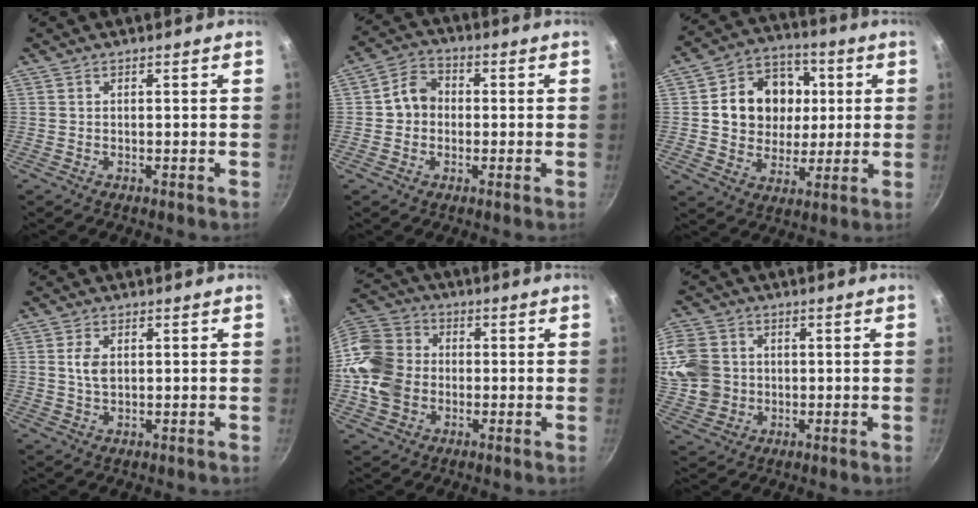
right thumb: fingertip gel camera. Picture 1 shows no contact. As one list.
[{"total": 6.3, "force": [-0.2, 5.3, 3.3], "torque": [-0.027, 0.018, -0.016]}, {"total": 15.4, "force": [2.3, 13.1, 7.8], "torque": [-0.095, 0.011, 0.036]}, {"total": 3.8, "force": [0.6, 2.4, 2.8], "torque": [-0.049, 0.001, 0.012]}, {"total": 15.0, "force": [-1.5, 12.5, 8.1], "torque": [-0.146, 0.026, -0.043]}, {"total": 12.6, "force": [1.2, 11.1, 5.7], "torque": [-0.107, -0.002, 0.022]}]